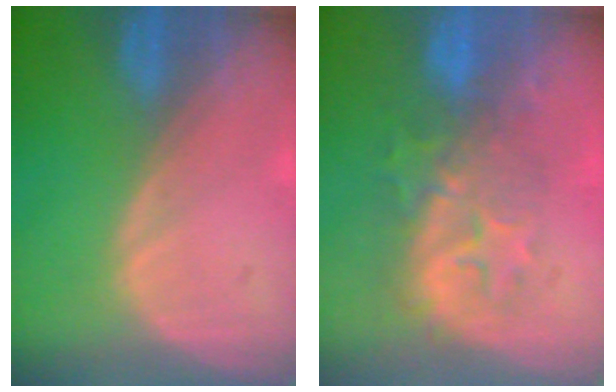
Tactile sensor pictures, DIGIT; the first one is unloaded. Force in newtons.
{"total": 7.9, "press": 7.7, "slide": 1.6}